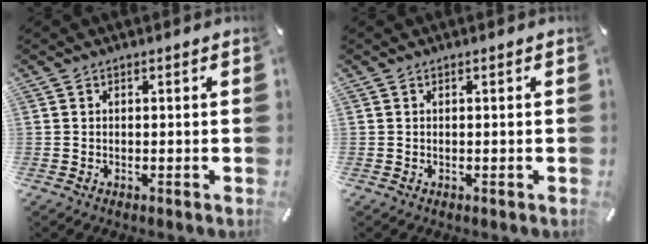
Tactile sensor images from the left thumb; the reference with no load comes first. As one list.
[{"total": 0.0}]